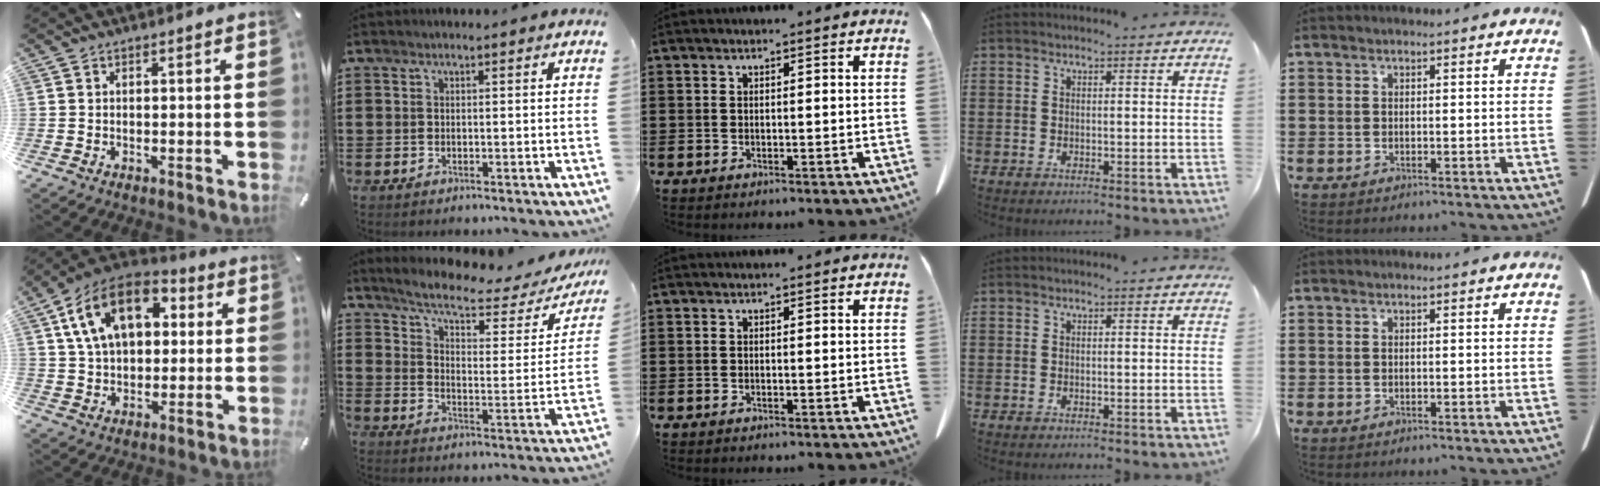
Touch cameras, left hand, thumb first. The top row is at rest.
{"thumb": {"total": 16.5, "force": [6.2, 10.9, 10.8], "torque": [-0.212, -0.002, 0.110]}, "index": {"total": 6.5, "force": [4.9, 1.0, 4.0], "torque": [-0.094, -0.029, 0.077]}}